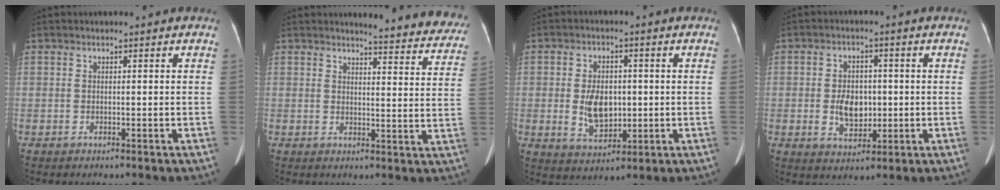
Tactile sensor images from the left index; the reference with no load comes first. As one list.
[{"total": 14.8, "force": [14.3, 1.7, 3.5], "torque": [-0.012, -0.074, 0.133]}, {"total": 6.9, "force": [-0.3, 4.2, 5.4], "torque": [-0.107, 0.002, 0.005]}, {"total": 5.8, "force": [-0.5, 3.9, 4.2], "torque": [-0.079, 0.005, -0.001]}]